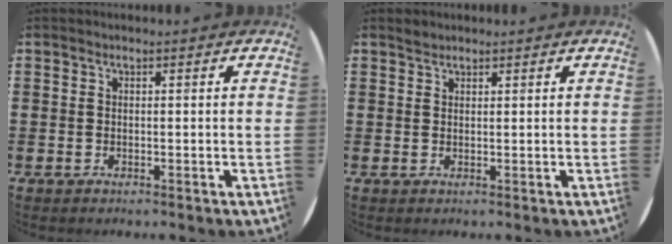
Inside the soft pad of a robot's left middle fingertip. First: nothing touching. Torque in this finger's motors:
{"motor_torque": [0.32, -0.24, -0.02, -0.01]}